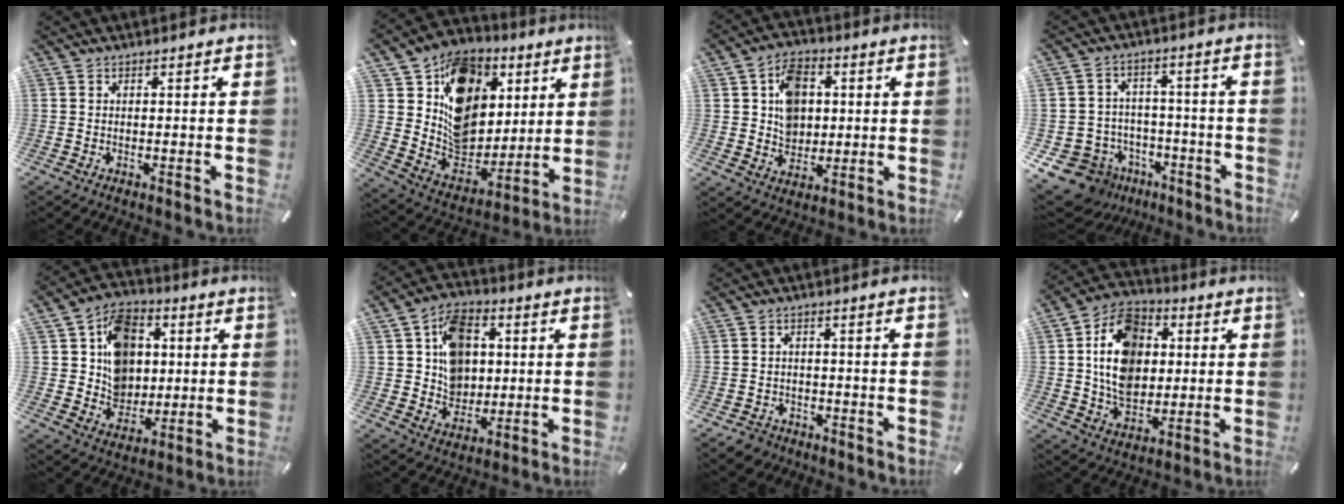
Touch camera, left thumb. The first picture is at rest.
{"total": 15.6, "force": [4.9, 13.2, 6.8], "torque": [-0.098, -0.038, 0.096]}
{"total": 9.3, "force": [1.6, 7.9, 4.6], "torque": [-0.072, 0.011, 0.031]}
{"total": 11.1, "force": [-6.5, 8.5, 2.9], "torque": [-0.069, 0.043, -0.108]}
{"total": 12.8, "force": [2.0, 11.3, 5.7], "torque": [-0.091, 0.003, 0.045]}
{"total": 11.5, "force": [2.2, 9.9, 5.5], "torque": [-0.085, 0.007, 0.049]}
{"total": 3.5, "force": [-2.2, 2.7, 0.7], "torque": [-0.010, 0.014, -0.043]}
{"total": 15.6, "force": [1.5, 12.2, 9.5], "torque": [-0.182, 0.019, 0.029]}